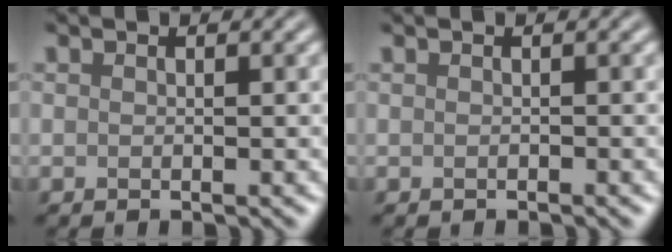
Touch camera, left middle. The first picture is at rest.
{"total": 0.0}